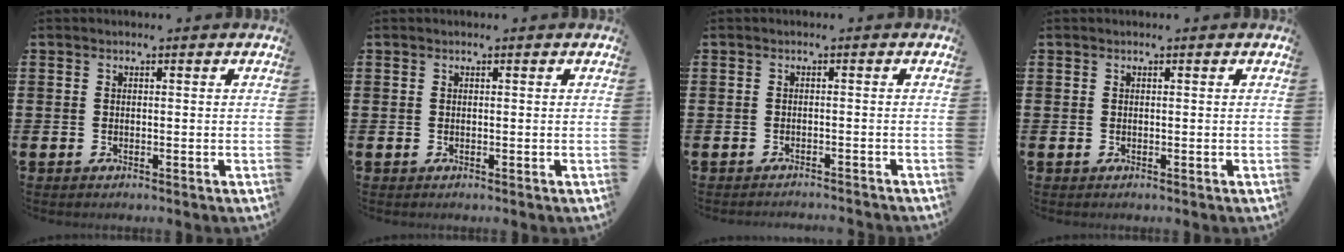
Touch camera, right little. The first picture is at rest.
{"total": 0.0}
{"total": 1.0, "force": [-0.9, -0.2, 0.0], "torque": [0.000, 0.001, -0.020]}
{"total": 0.0}